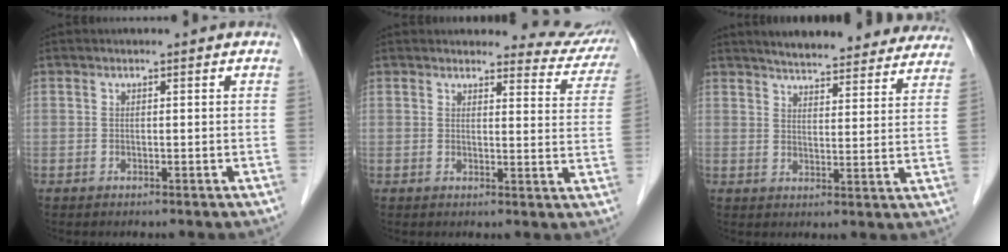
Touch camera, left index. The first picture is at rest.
{"total": 8.7, "force": [8.5, 1.8, 0.1], "torque": [0.028, -0.035, 0.070]}
{"total": 21.5, "force": [19.5, 4.5, 7.7], "torque": [-0.099, -0.008, 0.236]}